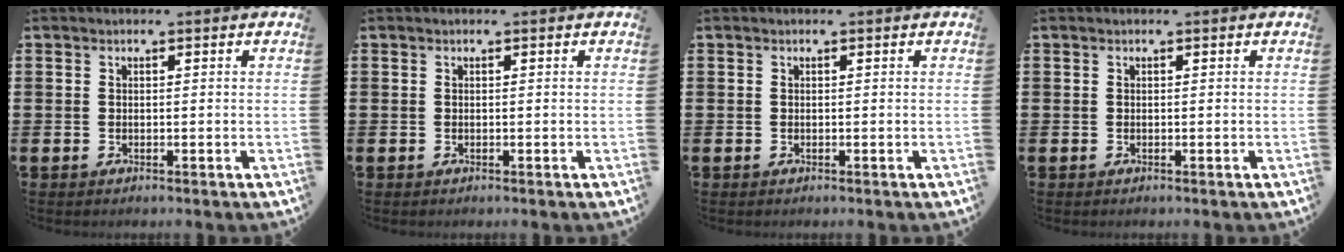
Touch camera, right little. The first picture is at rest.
{"total": 0.0}
{"total": 0.0}
{"total": 0.0}